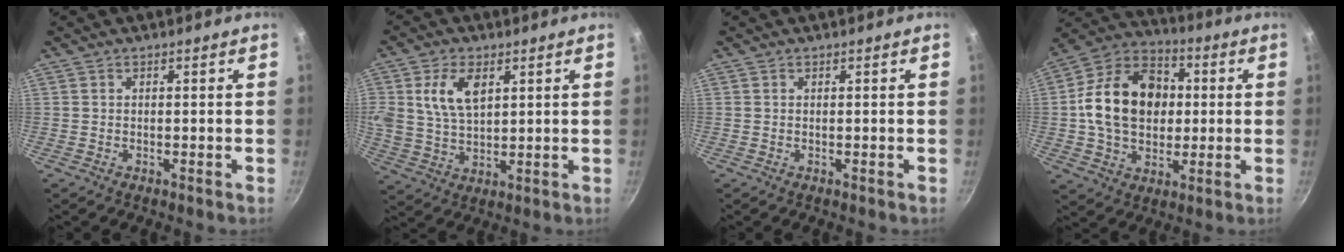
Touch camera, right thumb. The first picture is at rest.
{"total": 9.2, "force": [3.4, 5.5, 6.6], "torque": [-0.118, -0.016, 0.066]}
{"total": 0.0}
{"total": 18.4, "force": [1.3, 14.0, 11.8], "torque": [-0.170, 0.026, 0.010]}